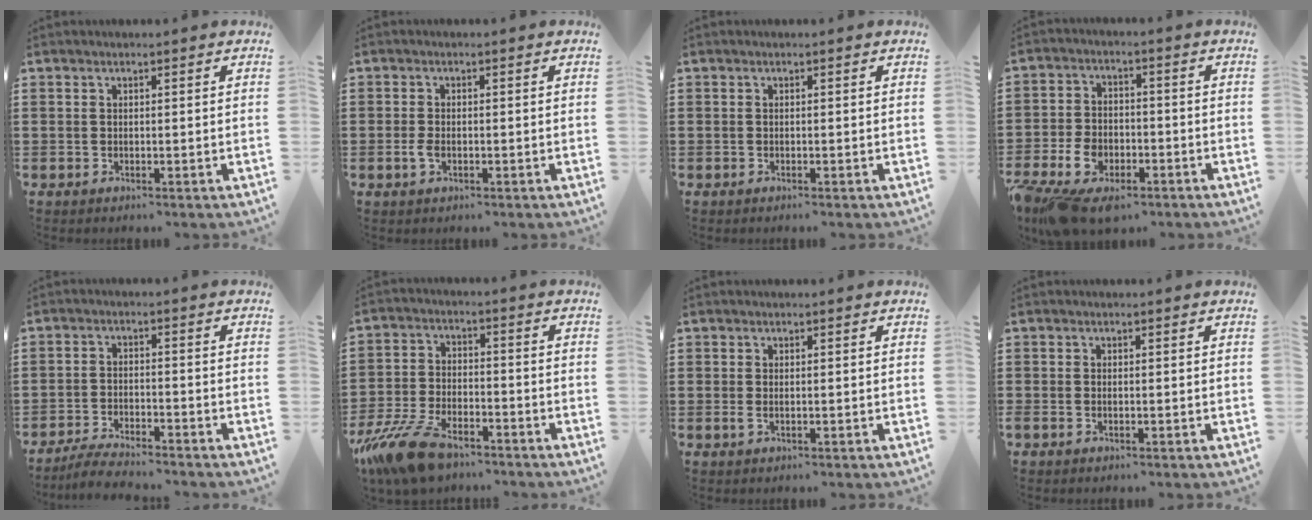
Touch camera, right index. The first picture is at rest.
{"total": 2.0, "force": [-0.7, 1.0, 1.6], "torque": [-0.045, -0.007, -0.017]}
{"total": 0.0}
{"total": 6.6, "force": [-4.3, 3.7, 3.4], "torque": [-0.092, 0.002, -0.088]}
{"total": 3.8, "force": [-3.7, 0.0, 0.8], "torque": [-0.018, 0.001, -0.074]}
{"total": 10.6, "force": [-8.1, 3.5, 5.7], "torque": [-0.139, 0.018, -0.160]}
{"total": 0.7, "force": [-0.1, 0.2, 0.7], "torque": [-0.015, -0.001, 0.000]}
{"total": 0.0}